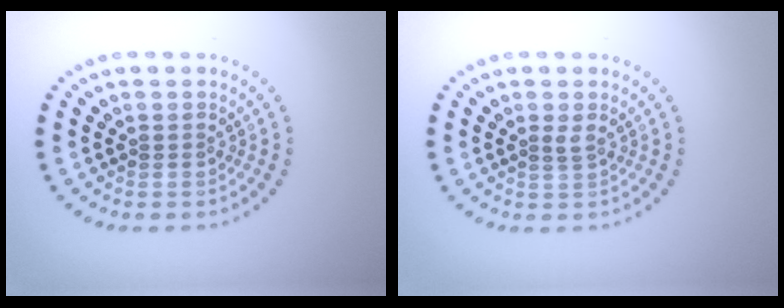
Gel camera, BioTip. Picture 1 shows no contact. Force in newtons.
{"total": 0.9, "press": 0.7, "slide": 0.5}